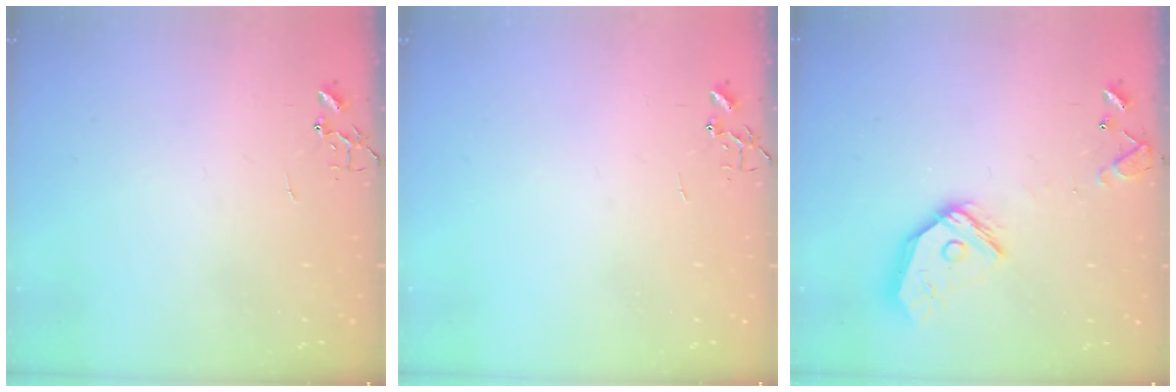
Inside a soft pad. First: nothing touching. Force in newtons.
{"total": 0.0}
{"total": 14.6, "press": 14.4, "slide": 1.8}